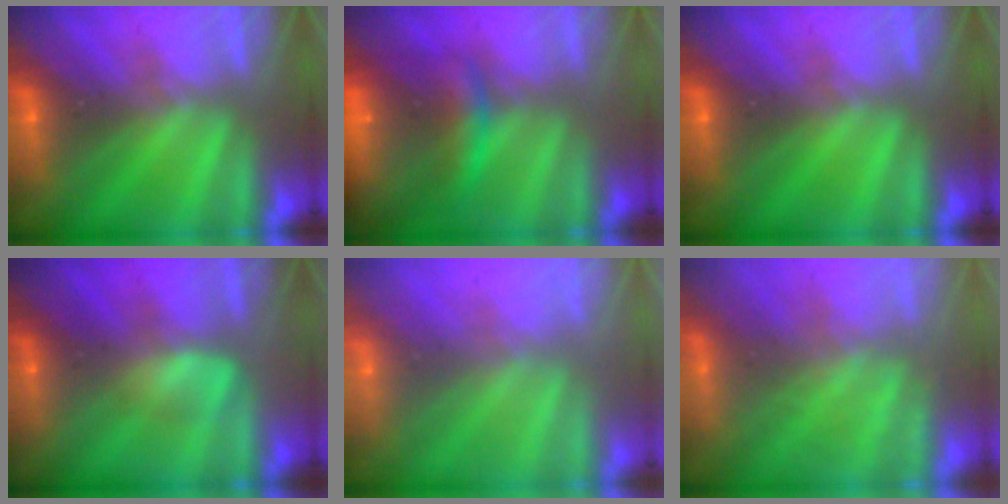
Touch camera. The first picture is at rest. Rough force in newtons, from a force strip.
{"total": 7.4}
{"total": 0.0}
{"total": 2.7}
{"total": 8.8}
{"total": 2.8}